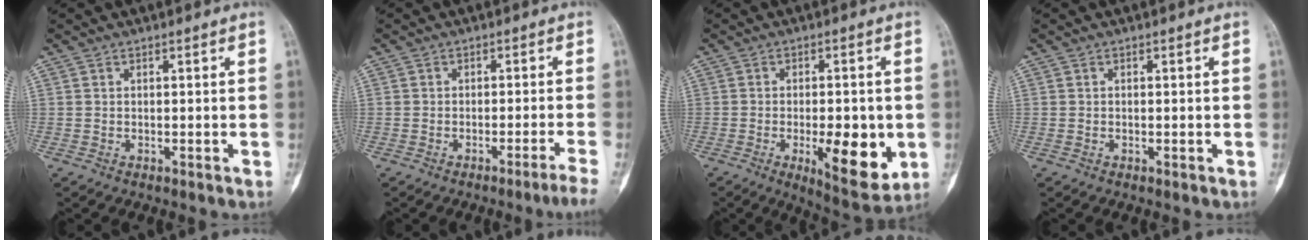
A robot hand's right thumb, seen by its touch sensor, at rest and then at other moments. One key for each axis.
{"total": 4.2, "fx": -3.2, "fy": -1.2, "fz": 2.4, "tx": -0.046, "ty": 0.016, "tz": -0.046}
{"total": 12.3, "fx": -2.8, "fy": 4.7, "fz": 11.0, "tx": -0.139, "ty": -0.015, "tz": -0.030}
{"total": 0.0}